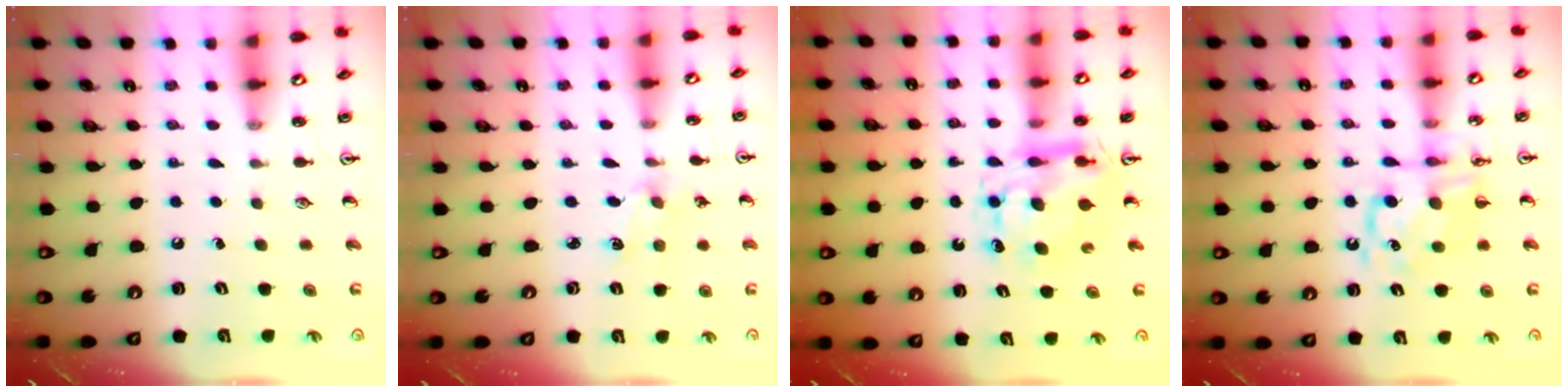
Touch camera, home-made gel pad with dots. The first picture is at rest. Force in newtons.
{"total": 1.2, "press": 1.2, "slide": 0.2}
{"total": 8.5, "press": 8.5, "slide": 0.8}
{"total": 10.3, "press": 10.3, "slide": 0.3}